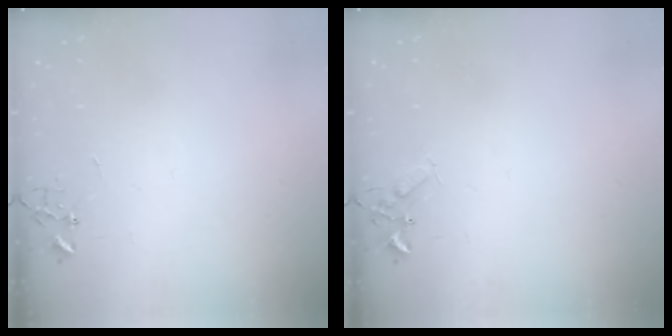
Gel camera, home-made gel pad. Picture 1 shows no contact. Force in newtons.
{"total": 4.6, "press": 4.6, "slide": 0.6}